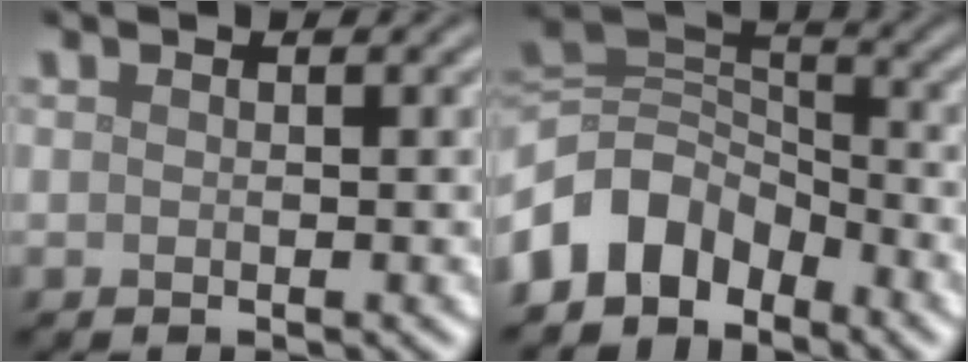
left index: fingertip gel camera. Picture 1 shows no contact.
{"total": 6.5, "force": [-4.2, 4.3, 2.5], "torque": [-0.032, 0.007, -0.091]}